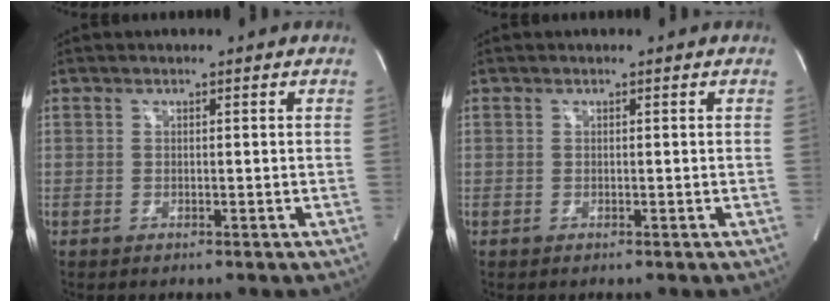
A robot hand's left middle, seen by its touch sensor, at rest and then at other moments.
{"total": 0.0}